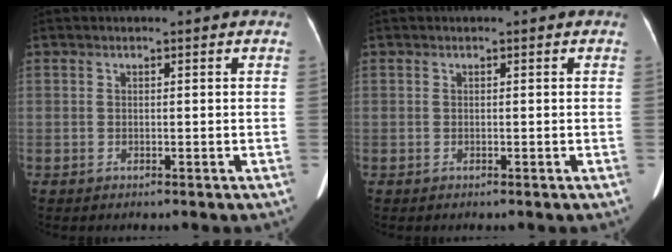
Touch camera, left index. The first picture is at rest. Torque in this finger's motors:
{"motor_torque": [0.03, 0.04, 0.03, 0.01]}